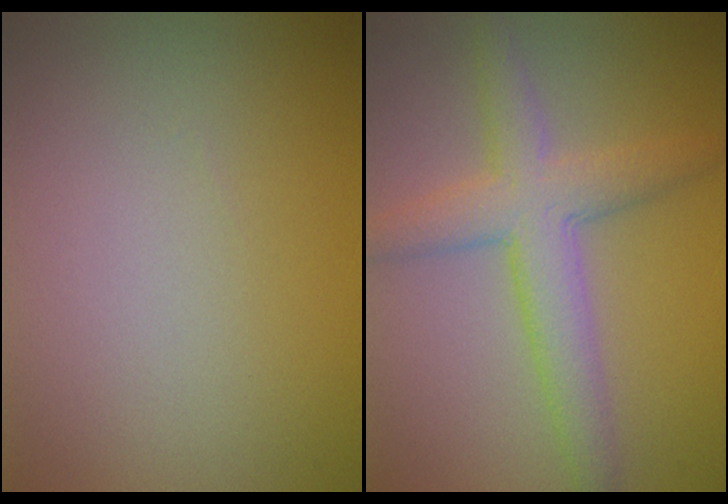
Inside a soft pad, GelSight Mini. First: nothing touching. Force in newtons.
{"total": 4.7, "press": 4.7, "slide": 0.3}